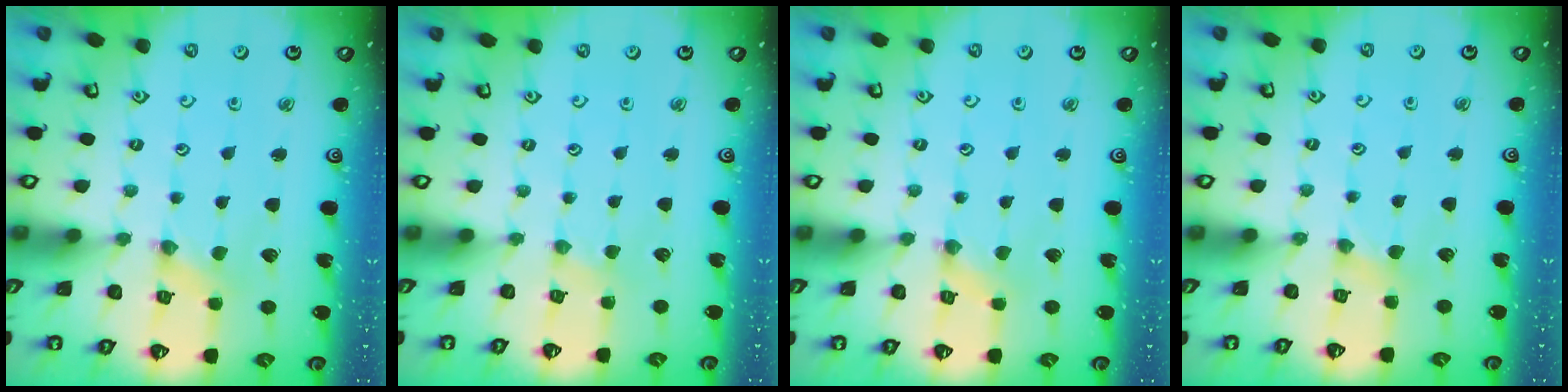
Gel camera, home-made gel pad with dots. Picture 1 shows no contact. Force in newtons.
{"total": 0.9, "press": 0.9, "slide": 0.2}
{"total": 0.7, "press": 0.7, "slide": 0.2}
{"total": 1.9, "press": 1.8, "slide": 0.4}